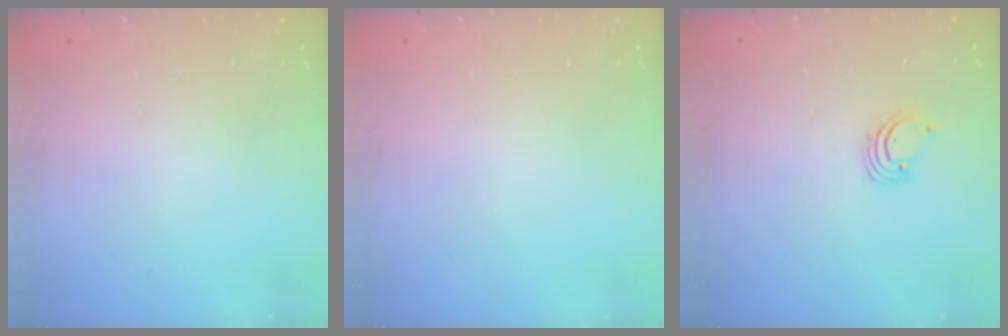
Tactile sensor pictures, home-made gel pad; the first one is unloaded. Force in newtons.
{"total": 0.0}
{"total": 1.4, "press": 1.4, "slide": 0.1}